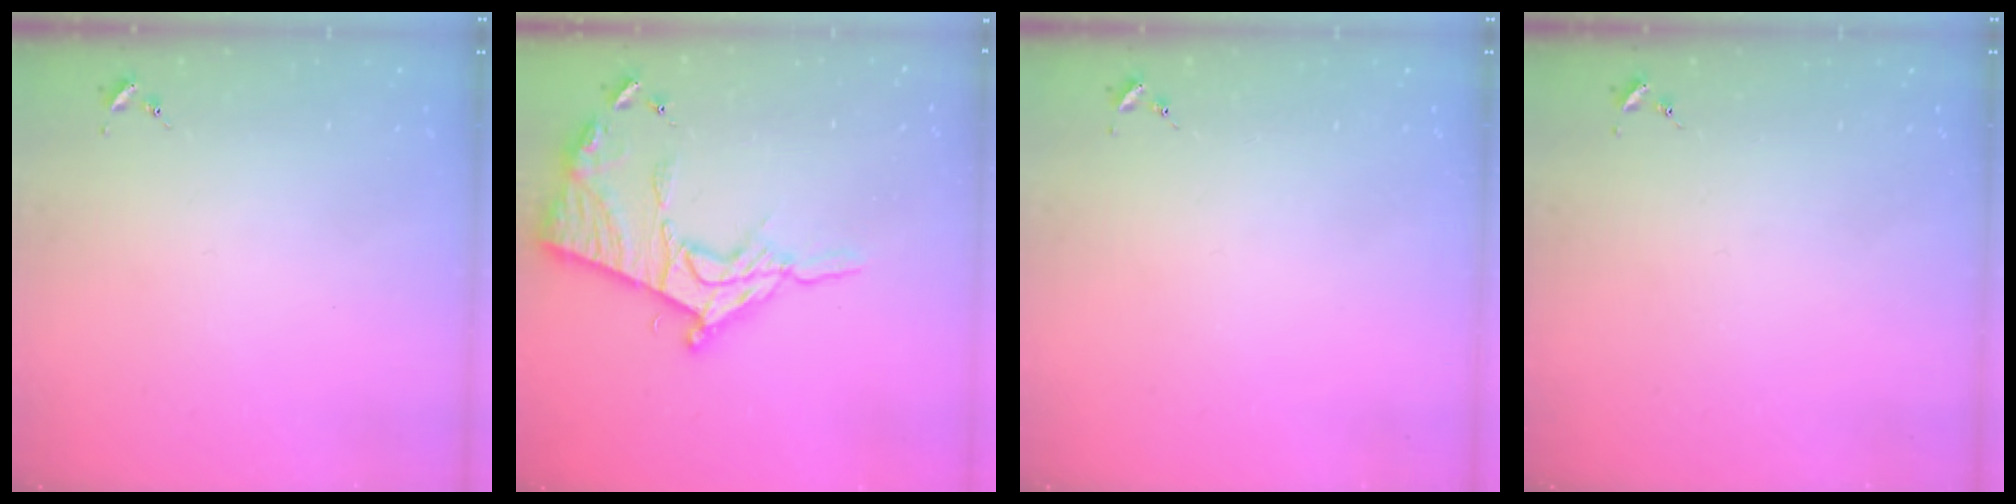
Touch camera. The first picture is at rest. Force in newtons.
{"total": 16.8, "press": 16.8, "slide": 1.3}
{"total": 0.0}
{"total": 0.0}